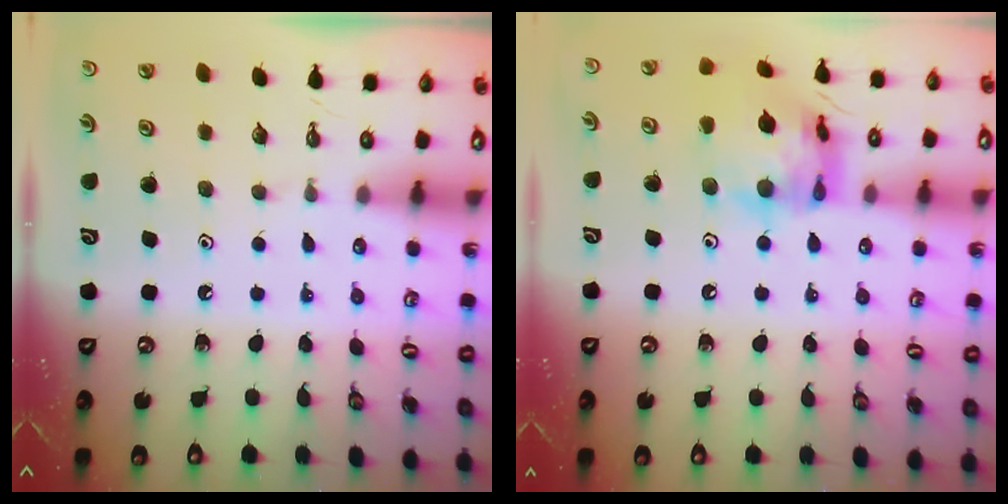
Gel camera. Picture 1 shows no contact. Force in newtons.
{"total": 16.6, "press": 16.5, "slide": 1.6}